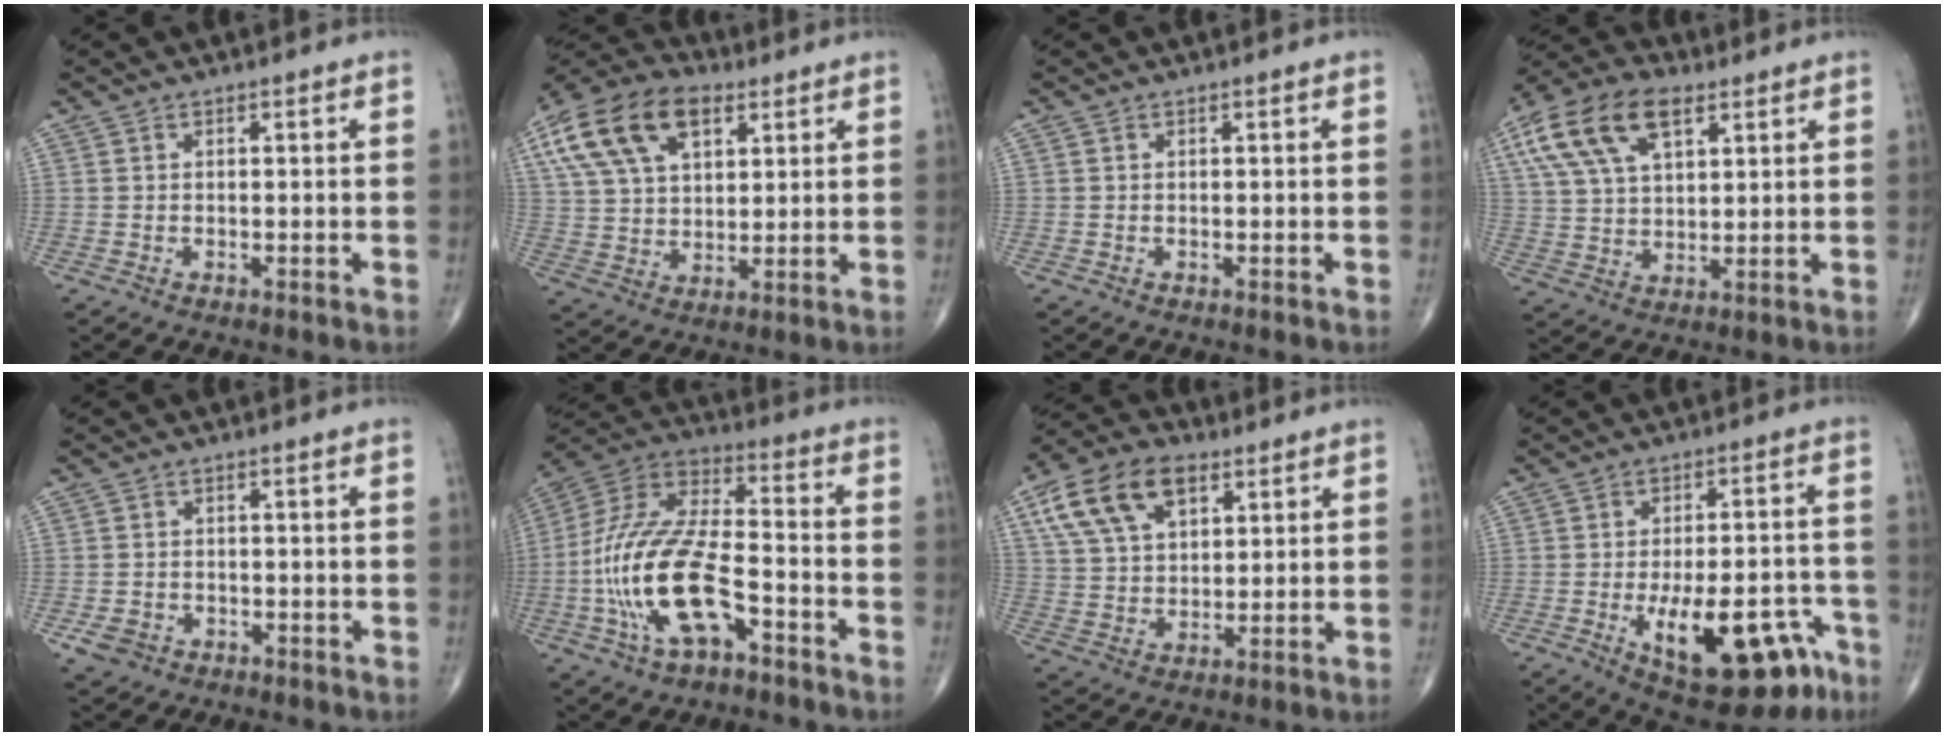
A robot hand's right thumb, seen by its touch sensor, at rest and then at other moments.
{"total": 17.9, "force": [7.8, 10.4, 12.3], "torque": [-0.218, 0.003, 0.140]}
{"total": 0.0}
{"total": 15.9, "force": [7.3, 8.4, 11.3], "torque": [-0.206, 0.001, 0.132]}
{"total": 3.6, "force": [-1.7, 2.8, 1.4], "torque": [-0.024, 0.005, -0.024]}
{"total": 20.3, "force": [-6.7, 9.0, 17.0], "torque": [-0.351, 0.041, -0.120]}
{"total": 14.6, "force": [6.8, 8.6, 9.7], "torque": [-0.162, -0.003, 0.123]}
{"total": 18.4, "force": [-8.1, 7.9, 14.6], "torque": [-0.174, 0.038, -0.098]}